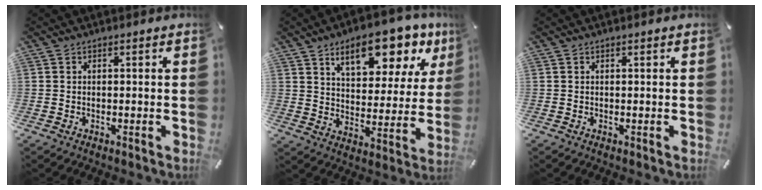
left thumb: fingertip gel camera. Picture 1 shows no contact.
{"total": 14.6, "force": [9.4, 6.9, 8.7], "torque": [-0.122, -0.045, 0.157]}
{"total": 0.0}